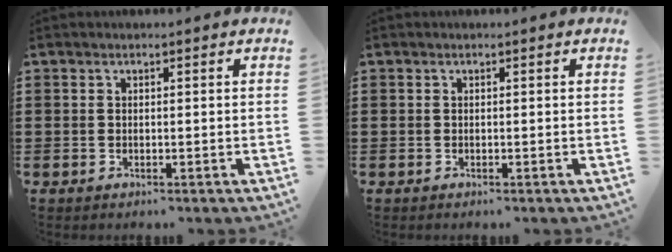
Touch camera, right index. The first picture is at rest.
{"total": 0.0}